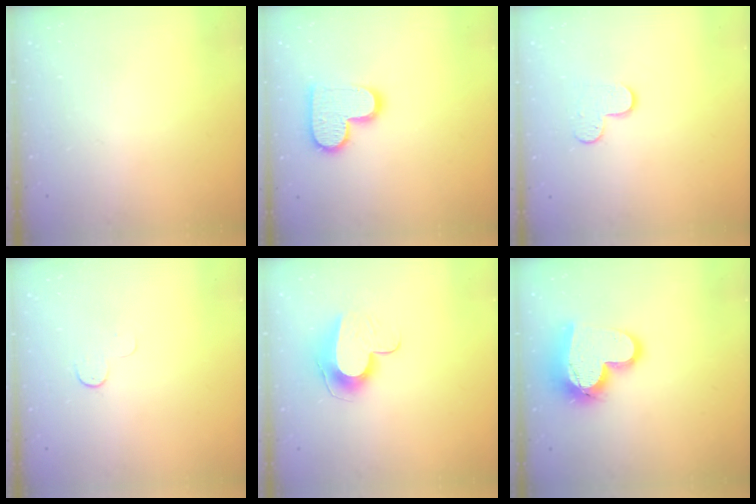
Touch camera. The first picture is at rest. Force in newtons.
{"total": 13.9, "press": 13.9, "slide": 0.9}
{"total": 7.1, "press": 7.1, "slide": 0.6}
{"total": 3.8, "press": 3.8, "slide": 0.4}
{"total": 10.4, "press": 10.4, "slide": 0.5}
{"total": 15.9, "press": 15.9, "slide": 1.3}